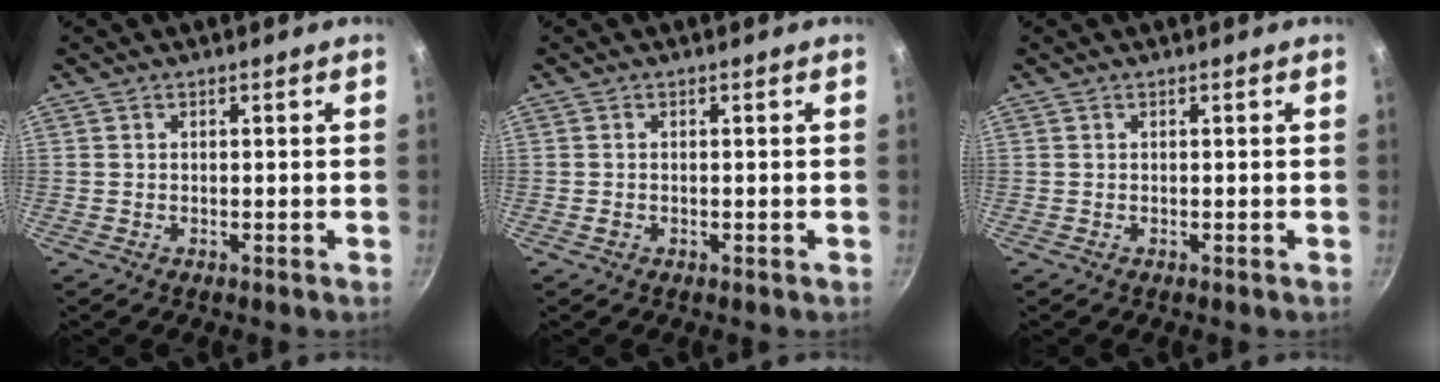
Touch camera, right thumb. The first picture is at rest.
{"total": 0.7, "force": [-0.2, 0.6, 0.4], "torque": [-0.006, 0.001, -0.004]}
{"total": 0.0}